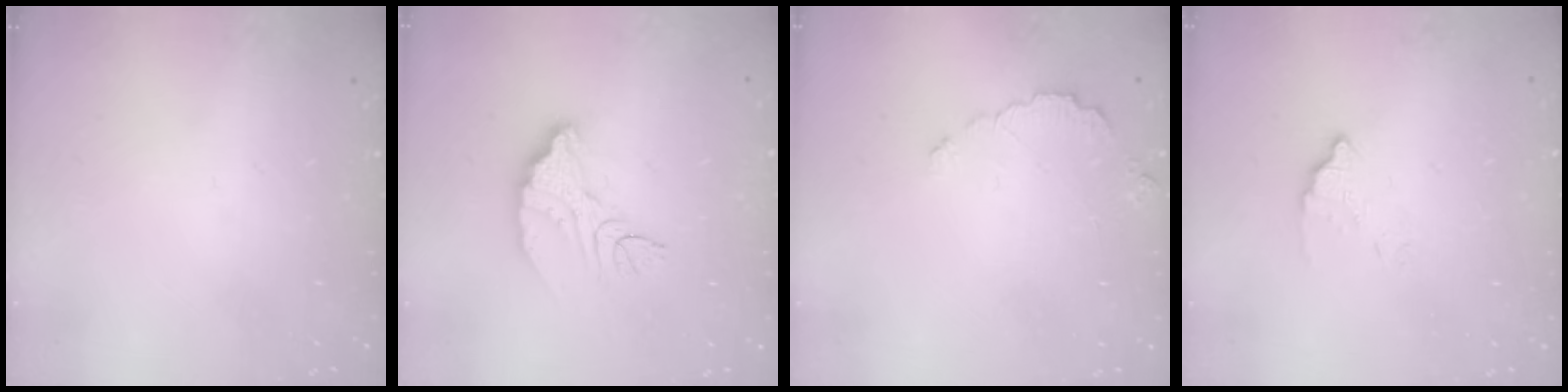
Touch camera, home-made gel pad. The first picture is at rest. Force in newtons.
{"total": 7.7, "press": 7.7, "slide": 0.5}
{"total": 4.1, "press": 4.1, "slide": 0.4}
{"total": 2.4, "press": 2.4, "slide": 0.0}